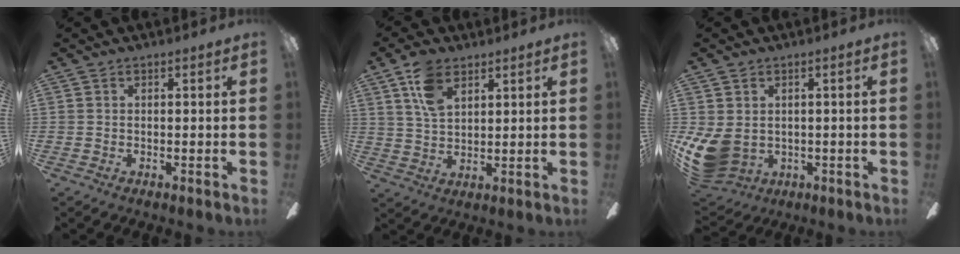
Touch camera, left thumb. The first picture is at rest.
{"total": 8.8, "force": [4.9, 4.9, 5.4], "torque": [-0.102, -0.003, 0.092]}
{"total": 8.9, "force": [-0.8, 6.8, 5.6], "torque": [-0.130, -0.002, -0.012]}